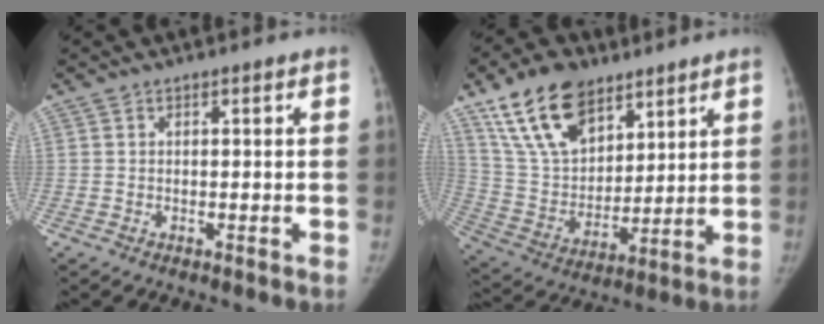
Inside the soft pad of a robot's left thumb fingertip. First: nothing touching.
{"total": 18.4, "force": [11.5, 10.5, 9.9], "torque": [-0.145, -0.040, 0.224]}